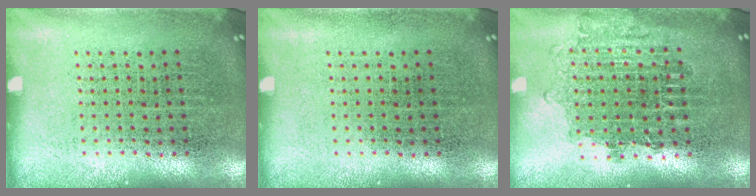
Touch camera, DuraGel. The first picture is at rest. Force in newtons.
{"total": 0.0}
{"total": 1.7, "press": 1.4, "slide": 1.0}